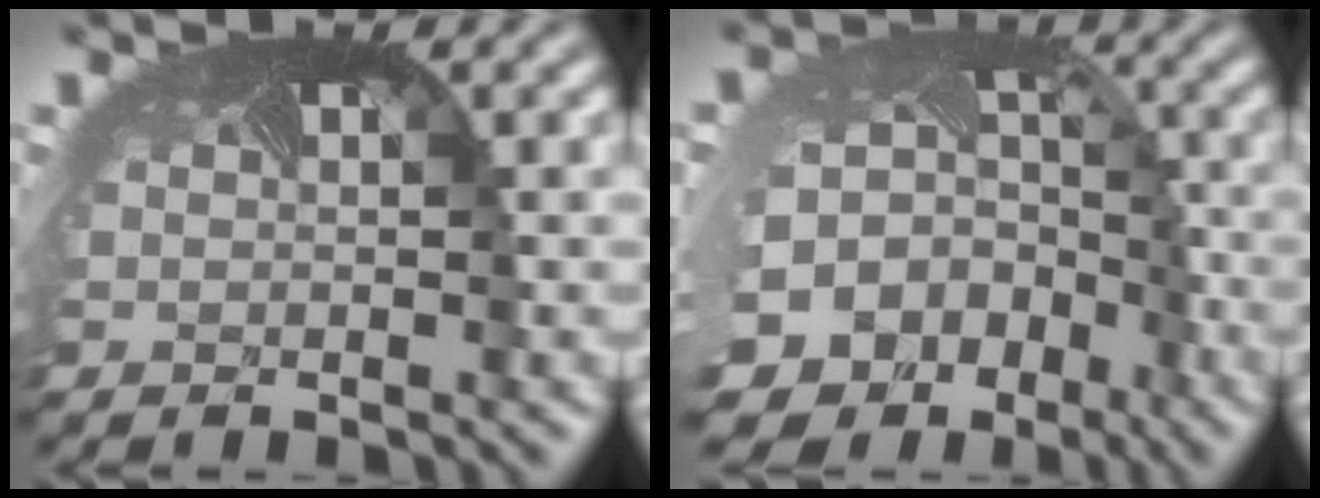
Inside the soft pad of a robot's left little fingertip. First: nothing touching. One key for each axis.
{"total": 19.0, "fx": -8.5, "fy": 15.3, "fz": 7.4, "tx": -0.172, "ty": -0.065, "tz": -0.118}